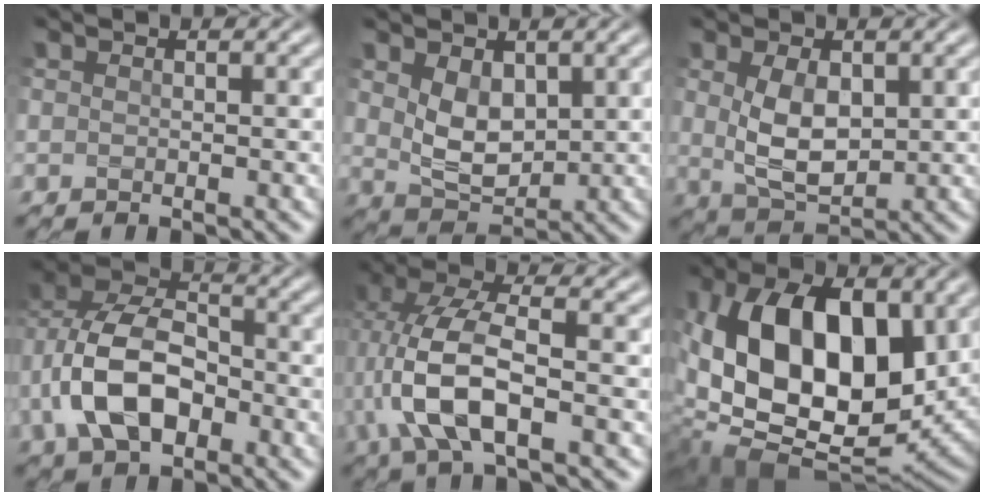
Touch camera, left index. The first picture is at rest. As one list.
[{"total": 4.0, "force": [1.0, 2.6, 2.9], "torque": [-0.066, -0.005, 0.026]}, {"total": 5.0, "force": [0.8, 2.9, 4.0], "torque": [-0.088, -0.001, 0.024]}, {"total": 8.6, "force": [-2.3, 5.3, 6.5], "torque": [-0.137, 0.015, -0.051]}, {"total": 7.9, "force": [-1.2, 3.2, 7.1], "torque": [-0.156, 0.017, -0.028]}, {"total": 13.4, "force": [2.7, 8.1, 10.4], "torque": [-0.184, -0.013, 0.061]}]